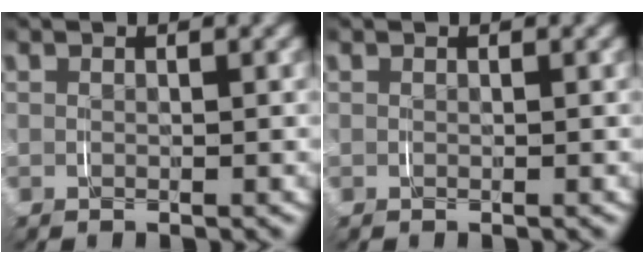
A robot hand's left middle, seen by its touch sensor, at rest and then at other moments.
{"total": 0.0}